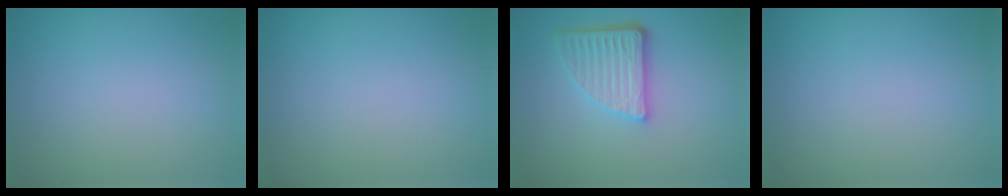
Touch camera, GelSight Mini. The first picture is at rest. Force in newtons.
{"total": 0.0}
{"total": 5.0, "press": 3.5, "slide": 3.6}
{"total": 0.0}